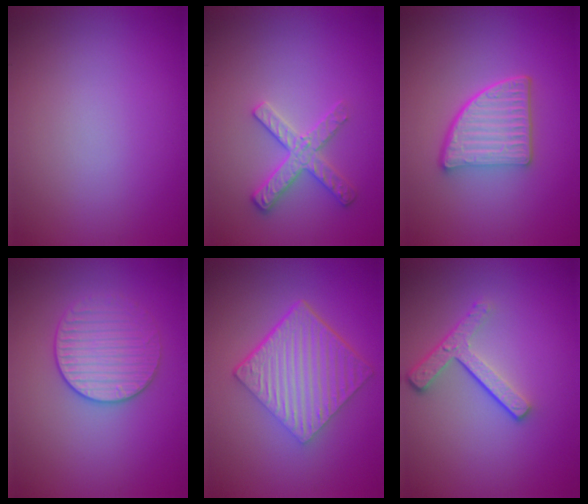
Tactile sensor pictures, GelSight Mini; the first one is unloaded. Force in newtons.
{"total": 2.7, "press": 2.6, "slide": 0.5}
{"total": 5.0, "press": 3.7, "slide": 3.4}
{"total": 3.1, "press": 3.1, "slide": 0.5}
{"total": 6.7, "press": 4.7, "slide": 4.8}
{"total": 3.6, "press": 2.7, "slide": 2.5}